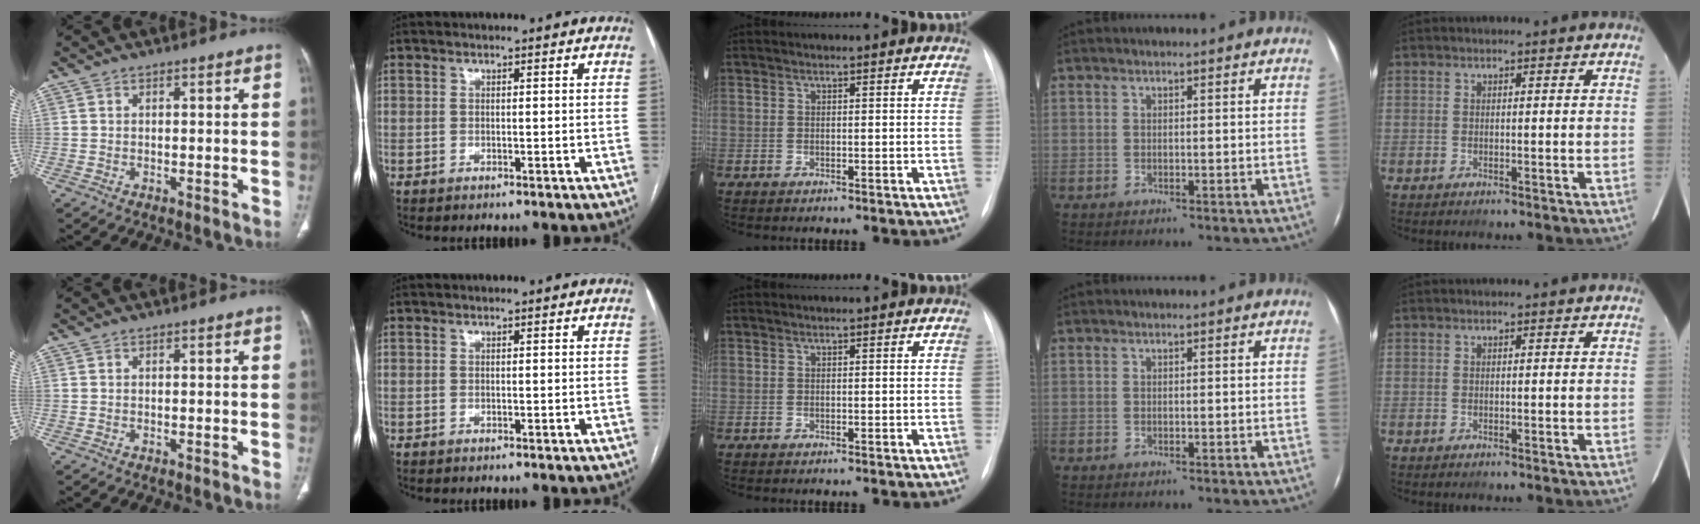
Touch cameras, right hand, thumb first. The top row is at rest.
{}